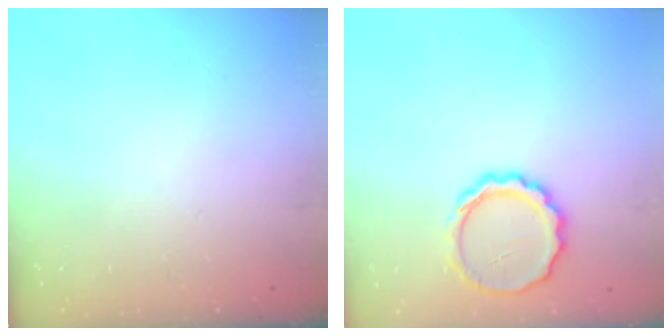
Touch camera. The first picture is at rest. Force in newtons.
{"total": 10.1, "press": 9.9, "slide": 2.2}